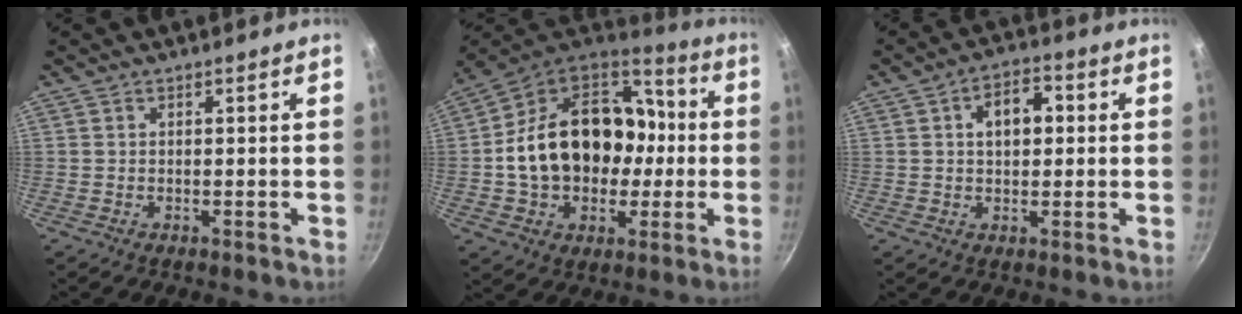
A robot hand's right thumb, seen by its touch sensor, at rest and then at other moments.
{"total": 25.1, "force": [-0.6, 18.8, 16.7], "torque": [-0.256, 0.054, -0.006]}
{"total": 7.3, "force": [1.3, 4.6, 5.5], "torque": [-0.056, 0.018, 0.015]}